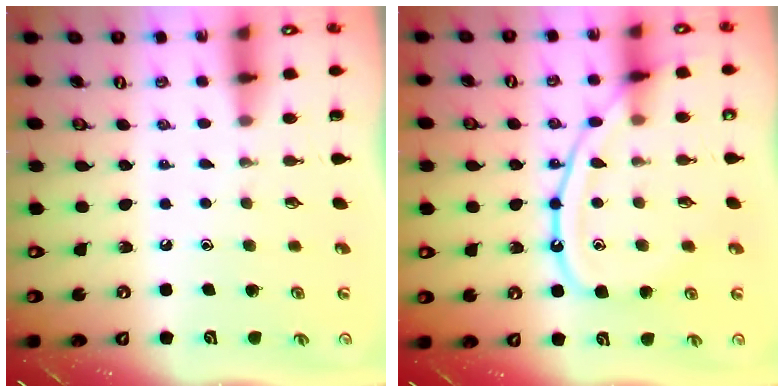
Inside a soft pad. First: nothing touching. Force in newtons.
{"total": 12.8, "press": 12.7, "slide": 1.2}